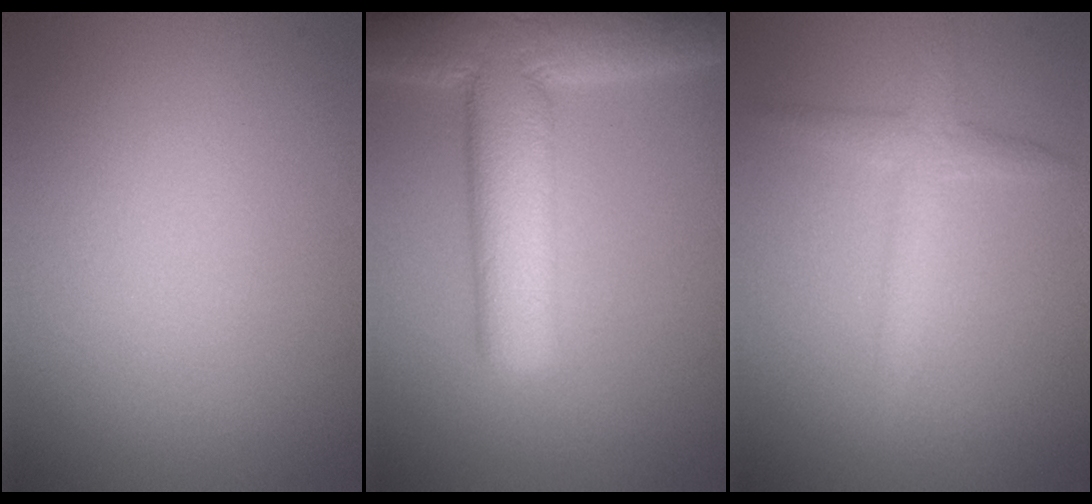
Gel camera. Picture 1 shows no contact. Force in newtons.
{"total": 11.0, "press": 10.9, "slide": 0.7}
{"total": 2.3, "press": 2.3, "slide": 0.1}